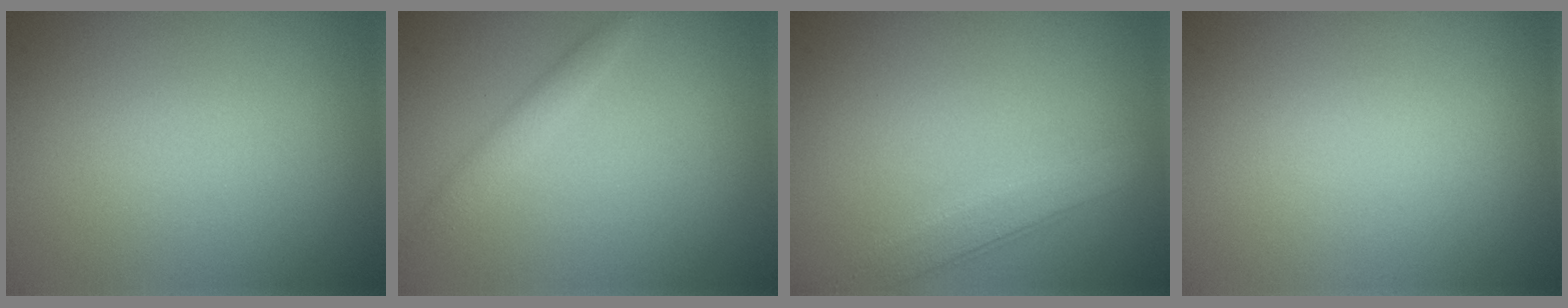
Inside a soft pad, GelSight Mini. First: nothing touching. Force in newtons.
{"total": 1.7, "press": 1.7, "slide": 0.1}
{"total": 2.9, "press": 2.9, "slide": 0.2}
{"total": 0.0}